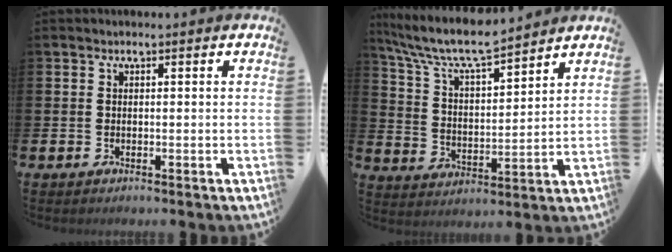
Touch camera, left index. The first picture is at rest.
{"total": 8.4, "force": [7.6, 1.4, 3.2], "torque": [-0.095, -0.045, 0.133]}